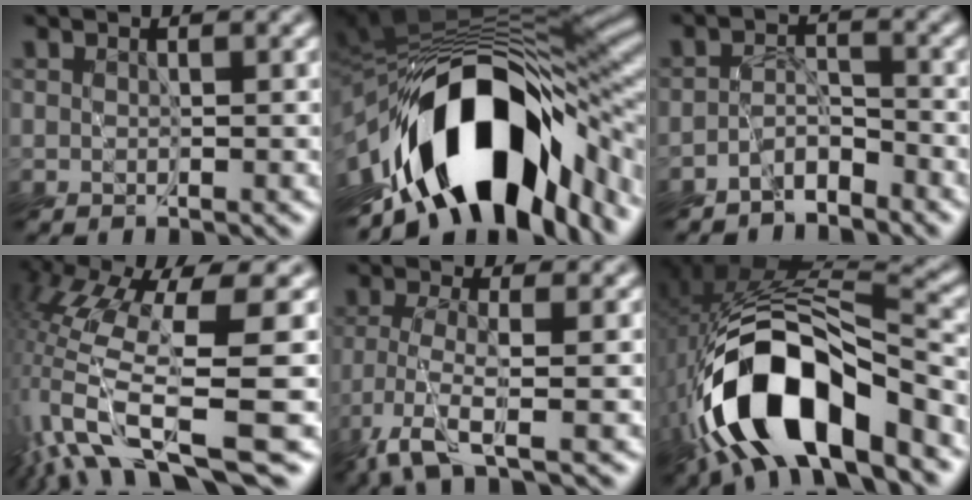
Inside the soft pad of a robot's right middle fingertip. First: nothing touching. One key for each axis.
{"total": 16.2, "fx": -6.1, "fy": 8.0, "fz": 12.7, "tx": -0.208, "ty": 0.000, "tz": -0.096}
{"total": 2.9, "fx": -2.7, "fy": 0.8, "fz": 0.6, "tx": -0.009, "ty": 0.002, "tz": -0.060}
{"total": 12.2, "fx": -3.3, "fy": 3.1, "fz": 11.3, "tx": -0.256, "ty": -0.013, "tz": -0.034}
{"total": 3.8, "fx": -2.6, "fy": 0.0, "fz": 2.7, "tx": -0.061, "ty": -0.008, "tz": -0.062}
{"total": 13.5, "fx": -6.6, "fy": 5.3, "fz": 10.4, "tx": -0.192, "ty": 0.003, "tz": -0.114}